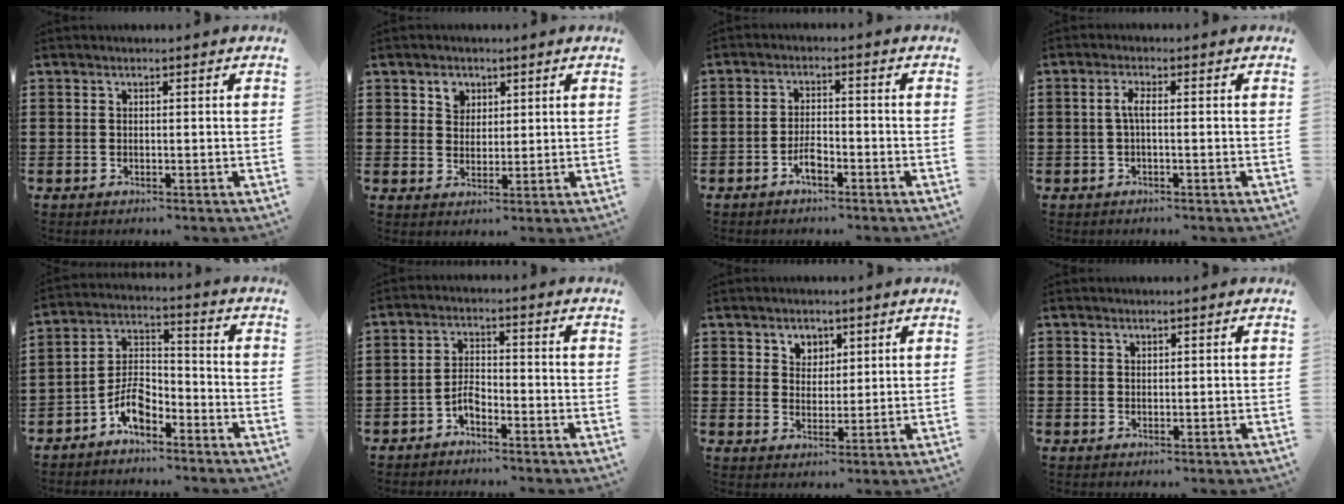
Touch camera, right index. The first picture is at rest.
{"total": 2.9, "force": [1.7, 2.3, 0.7], "torque": [-0.017, 0.006, 0.028]}
{"total": 3.1, "force": [-1.9, 0.9, 2.3], "torque": [-0.049, 0.000, -0.036]}
{"total": 2.1, "force": [-0.2, 0.4, 2.1], "torque": [-0.047, -0.002, -0.008]}
{"total": 6.2, "force": [-4.2, 2.7, 3.6], "torque": [-0.084, 0.007, -0.084]}
{"total": 3.1, "force": [-2.3, 1.2, 1.8], "torque": [-0.044, 0.006, -0.048]}
{"total": 3.3, "force": [2.1, 2.6, 0.2], "torque": [-0.018, 0.010, 0.038]}
{"total": 0.6, "force": [0.4, 0.4, 0.1], "torque": [-0.003, 0.002, 0.009]}